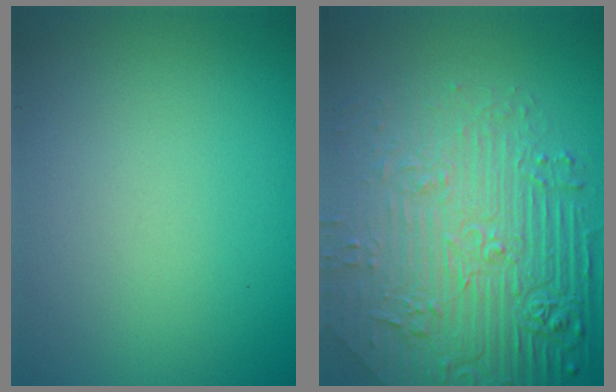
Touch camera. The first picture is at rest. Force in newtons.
{"total": 8.9, "press": 6.1, "slide": 6.5}